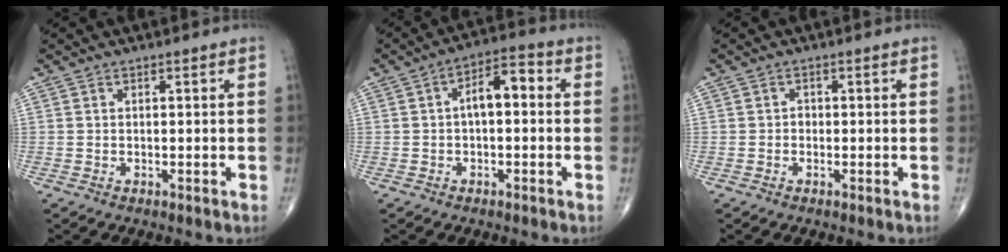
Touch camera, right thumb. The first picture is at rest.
{"total": 6.8, "force": [0.3, 3.4, 5.9], "torque": [-0.081, 0.030, -0.007]}
{"total": 0.8, "force": [-0.2, 0.7, 0.4], "torque": [-0.001, 0.003, -0.006]}